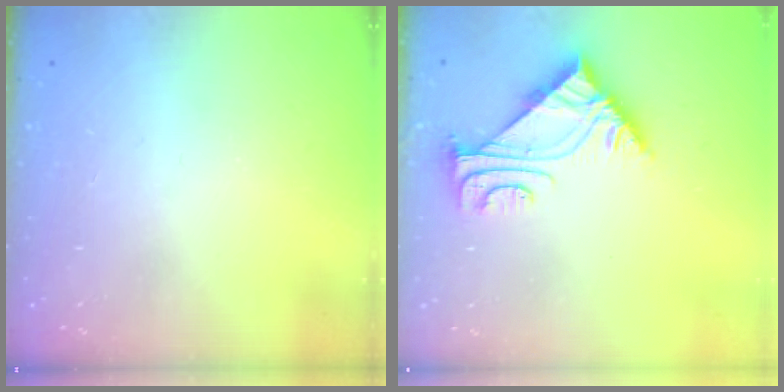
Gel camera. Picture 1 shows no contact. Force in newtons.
{"total": 4.9, "press": 4.9, "slide": 0.7}